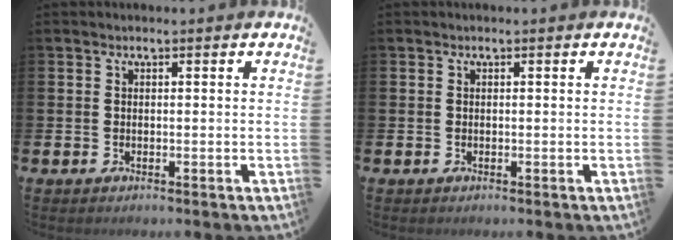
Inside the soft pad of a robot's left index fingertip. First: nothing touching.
{"total": 0.0}